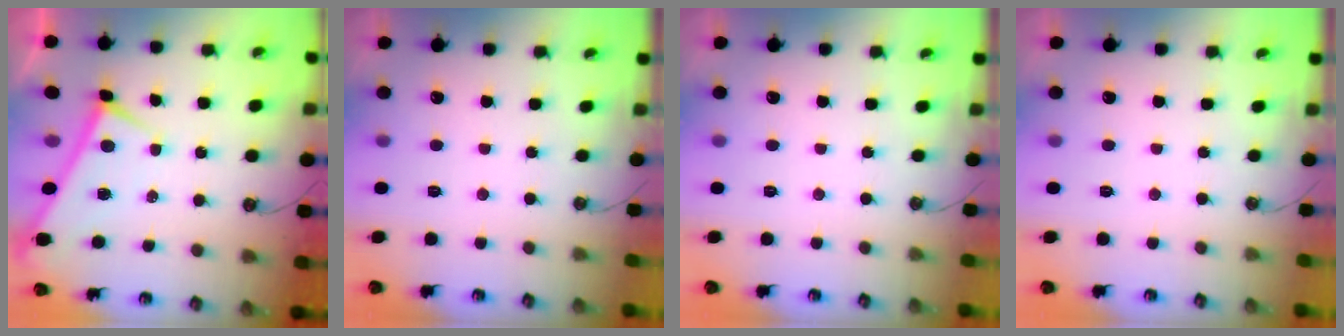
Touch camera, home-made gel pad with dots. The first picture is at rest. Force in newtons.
{"total": 0.0}
{"total": 0.0}
{"total": 0.0}